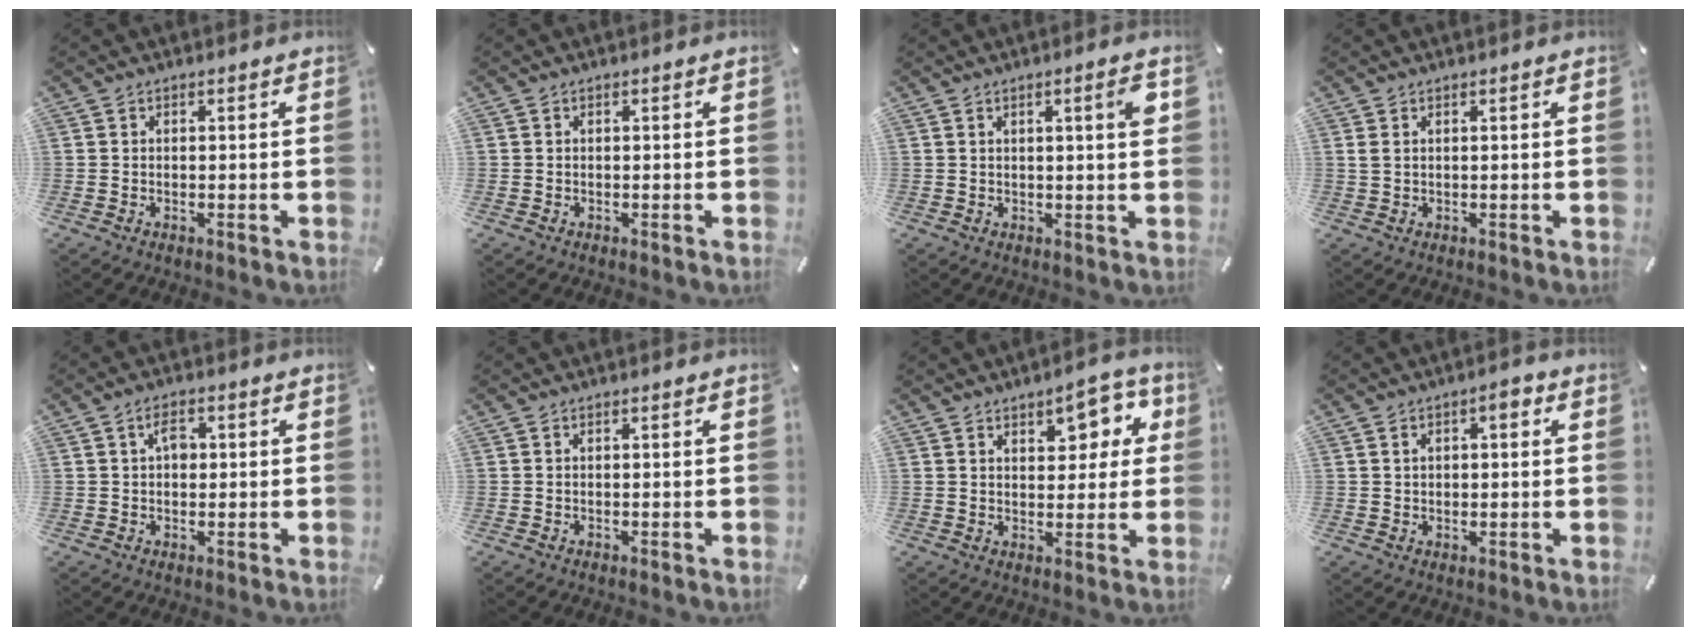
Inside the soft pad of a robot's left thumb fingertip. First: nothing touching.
{"total": 0.0}
{"total": 4.0, "force": [1.5, 0.2, 3.7], "torque": [-0.064, -0.004, 0.020]}
{"total": 1.3, "force": [0.6, 0.7, 1.0], "torque": [-0.020, 0.001, 0.011]}
{"total": 3.6, "force": [0.6, 2.3, 2.7], "torque": [-0.038, 0.004, 0.005]}
{"total": 0.0}
{"total": 8.9, "force": [4.6, 5.4, 5.5], "torque": [-0.049, -0.026, 0.072]}
{"total": 3.9, "force": [0.9, 2.5, 2.9], "torque": [-0.042, 0.004, 0.009]}